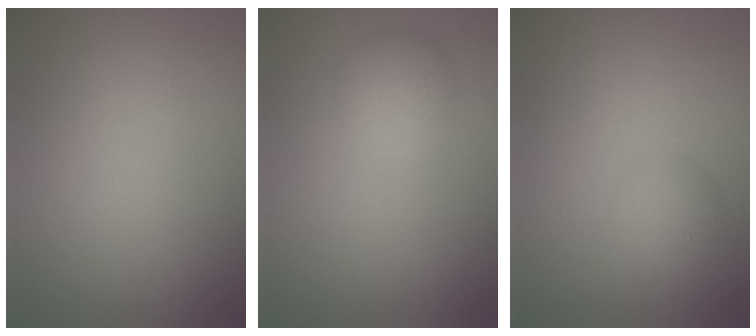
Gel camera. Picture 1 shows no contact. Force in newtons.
{"total": 2.6, "press": 2.6, "slide": 0.1}
{"total": 2.0, "press": 2.0, "slide": 0.1}